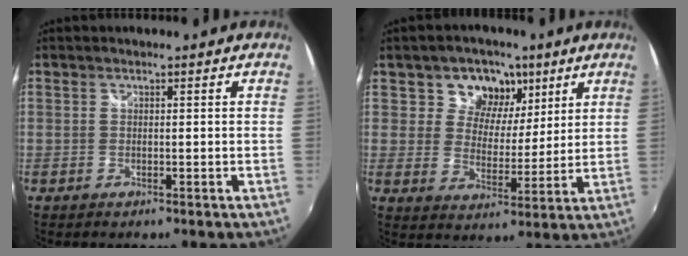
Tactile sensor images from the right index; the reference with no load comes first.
{"total": 9.2, "force": [4.7, 7.1, 3.5], "torque": [-0.057, -0.001, 0.072]}